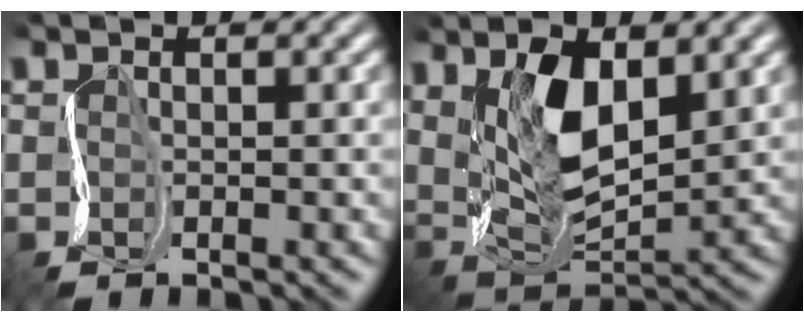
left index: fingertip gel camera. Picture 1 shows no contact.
{"total": 8.1, "force": [3.2, 3.6, 6.5], "torque": [-0.134, 0.000, 0.059]}